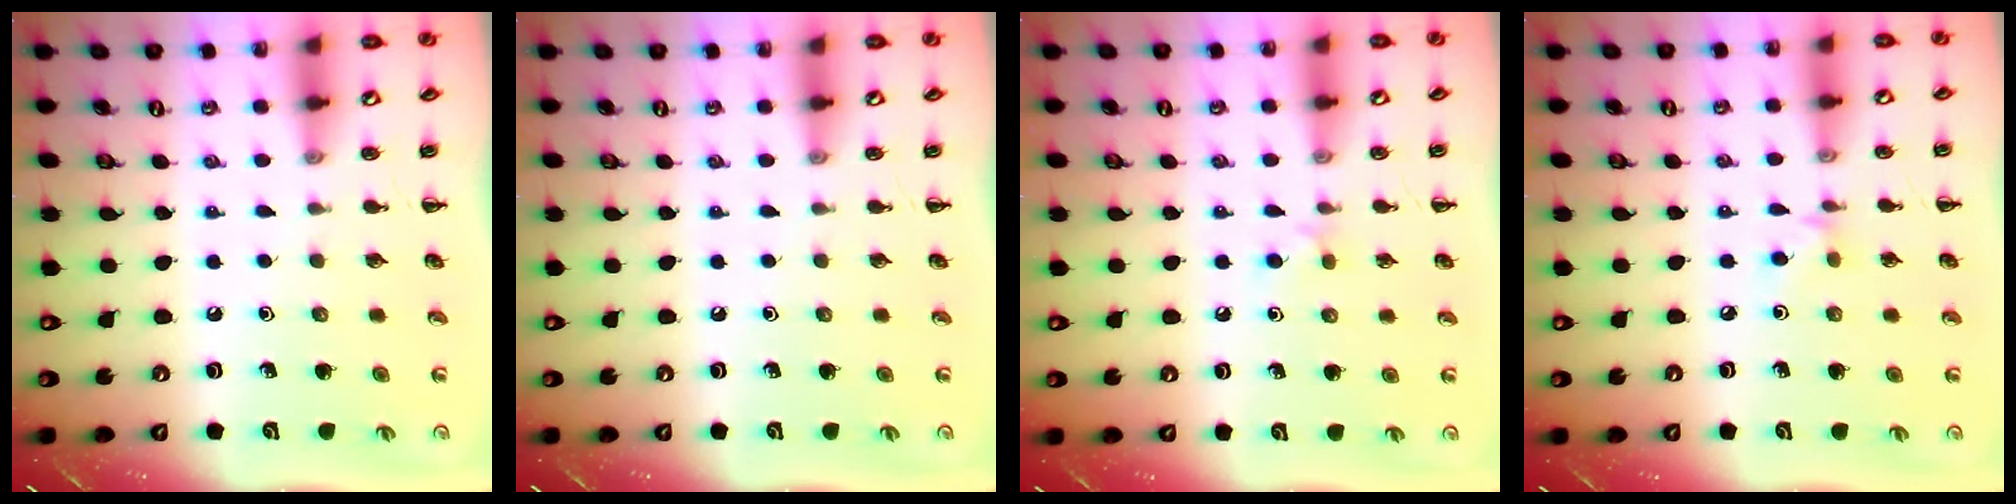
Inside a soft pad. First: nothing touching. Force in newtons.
{"total": 0.0}
{"total": 4.4, "press": 4.1, "slide": 1.6}
{"total": 4.4, "press": 4.2, "slide": 1.4}